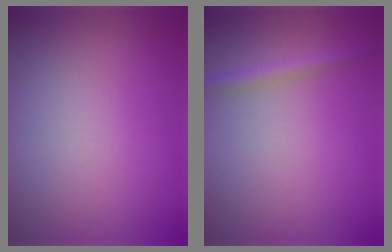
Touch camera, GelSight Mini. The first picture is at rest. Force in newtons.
{"total": 1.7, "press": 1.7, "slide": 0.1}